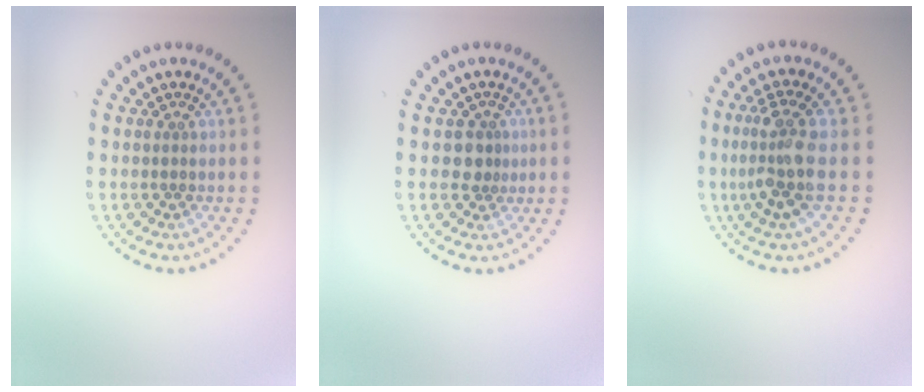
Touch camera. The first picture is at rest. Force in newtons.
{"total": 1.9, "press": 1.5, "slide": 1.1}
{"total": 3.7, "press": 3.1, "slide": 1.9}